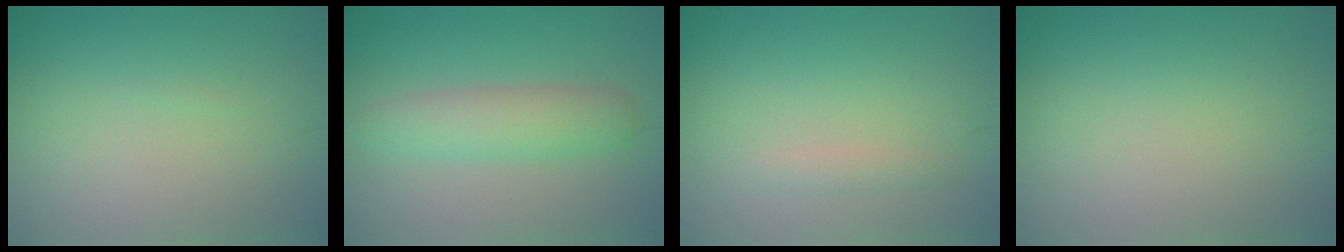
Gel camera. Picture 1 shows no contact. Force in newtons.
{"total": 3.6, "press": 3.6, "slide": 0.2}
{"total": 0.8, "press": 0.8, "slide": 0.0}
{"total": 0.0}